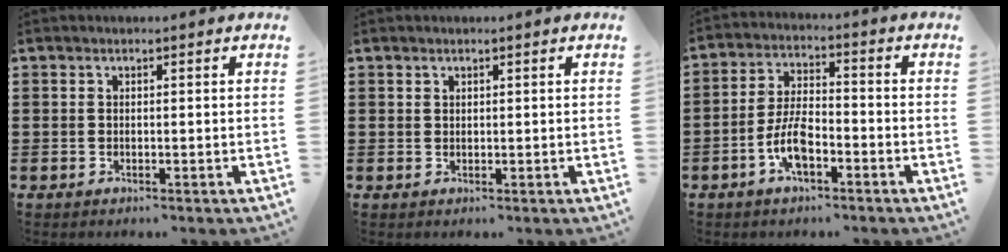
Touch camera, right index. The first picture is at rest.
{"total": 0.8, "force": [0.6, 0.5, 0.1], "torque": [-0.002, 0.001, 0.012]}
{"total": 7.0, "force": [-3.2, 2.9, 5.5], "torque": [-0.131, -0.001, -0.066]}